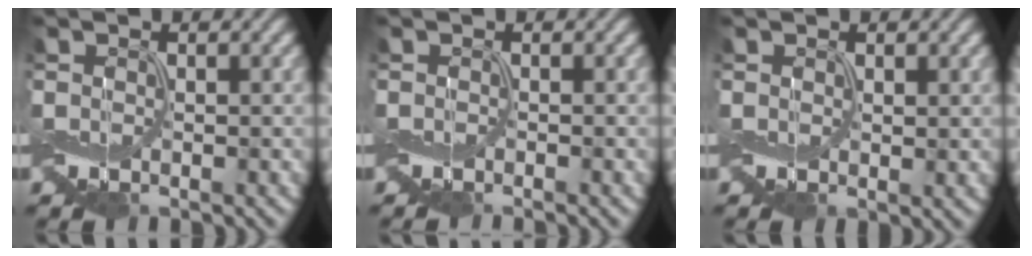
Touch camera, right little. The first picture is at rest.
{"total": 0.9, "force": [-0.8, 0.0, 0.4], "torque": [-0.001, -0.004, -0.015]}
{"total": 0.6, "force": [0.4, 0.3, 0.4], "torque": [-0.007, 0.000, 0.008]}